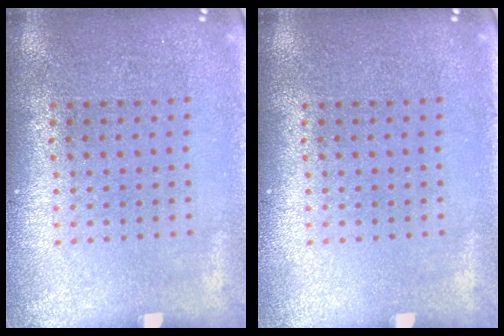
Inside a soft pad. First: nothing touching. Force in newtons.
{"total": 0.0}